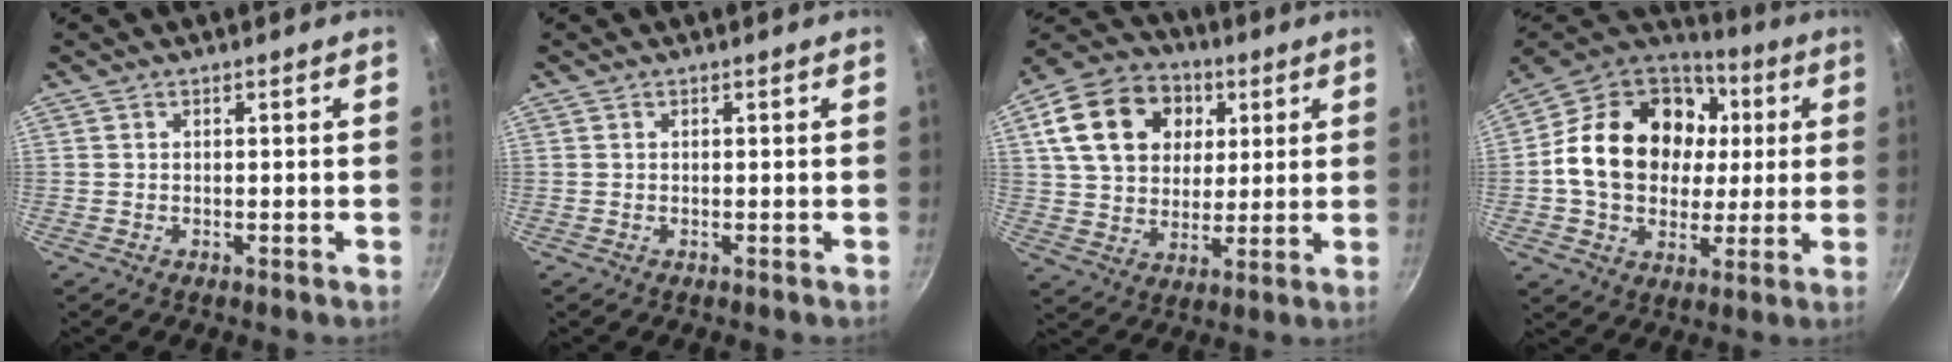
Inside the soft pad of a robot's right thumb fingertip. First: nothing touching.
{"total": 0.0}
{"total": 19.2, "force": [5.9, 14.6, 10.9], "torque": [-0.175, 0.009, 0.095]}
{"total": 24.2, "force": [2.7, 18.6, 15.2], "torque": [-0.252, 0.029, 0.047]}